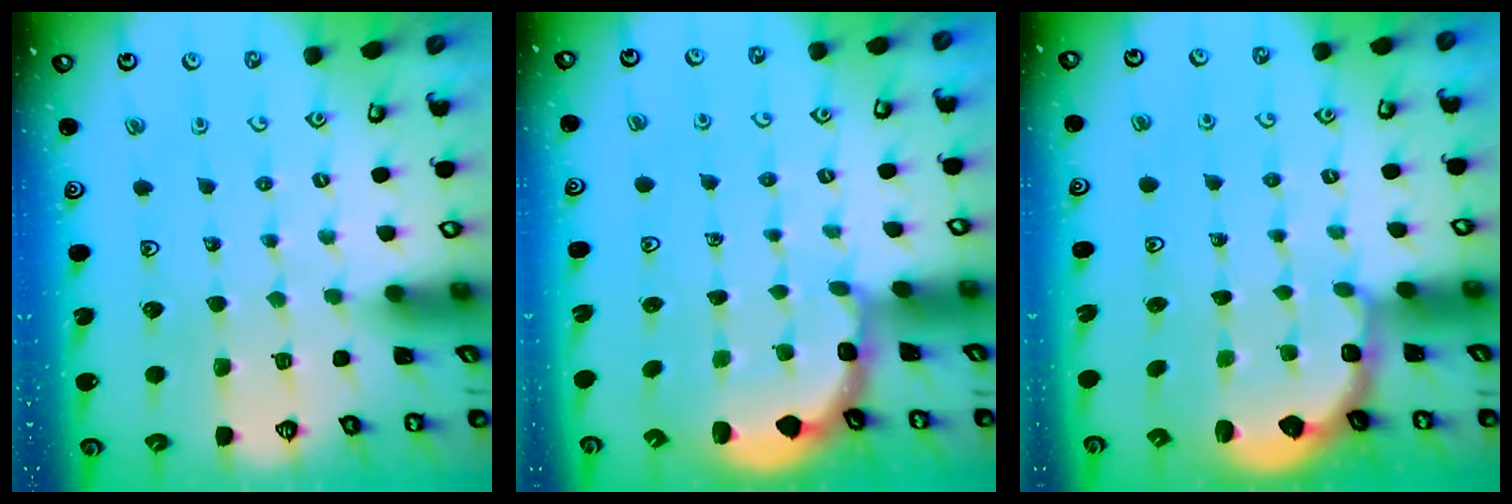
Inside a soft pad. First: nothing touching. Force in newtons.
{"total": 2.5, "press": 1.9, "slide": 1.6}
{"total": 3.0, "press": 2.3, "slide": 2.0}